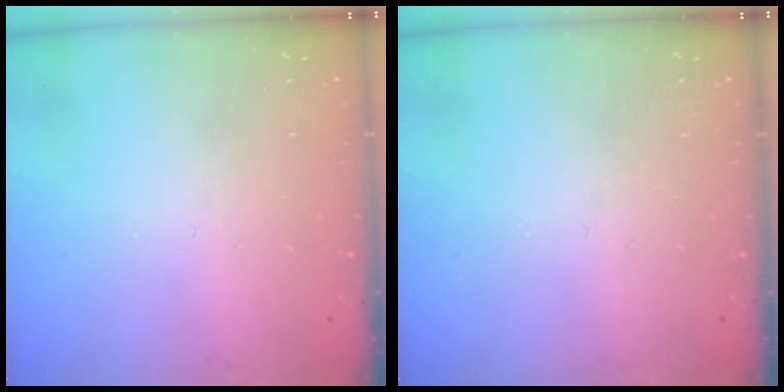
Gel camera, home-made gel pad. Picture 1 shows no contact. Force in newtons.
{"total": 0.0}